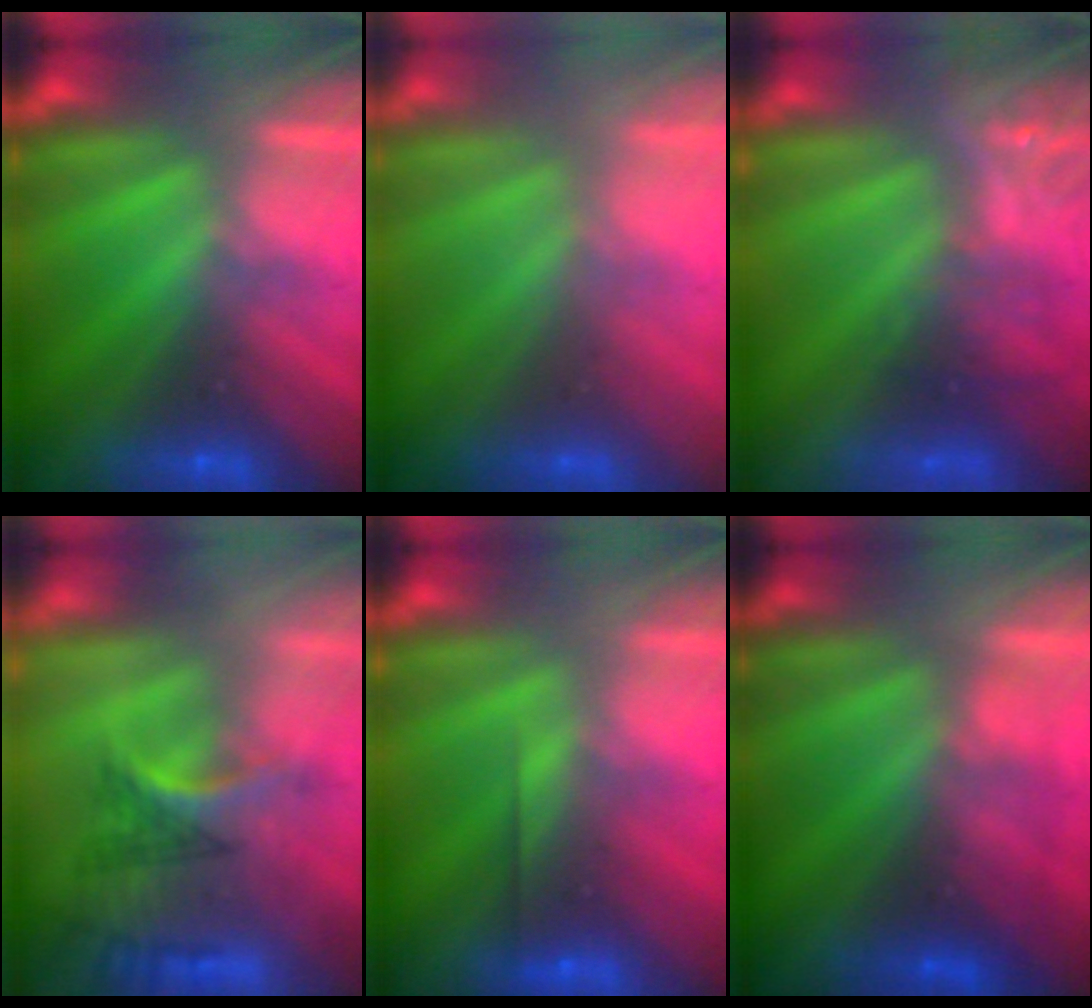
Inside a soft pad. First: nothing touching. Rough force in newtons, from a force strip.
{"total": 2.7}
{"total": 4.6}
{"total": 2.9}
{"total": 2.6}
{"total": 3.6}